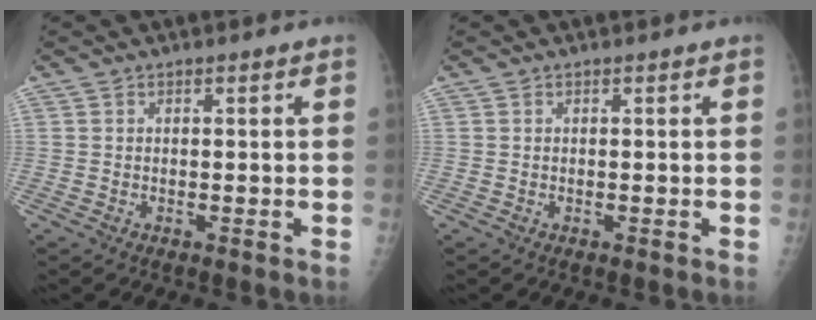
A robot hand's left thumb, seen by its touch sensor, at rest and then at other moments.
{"total": 0.0}